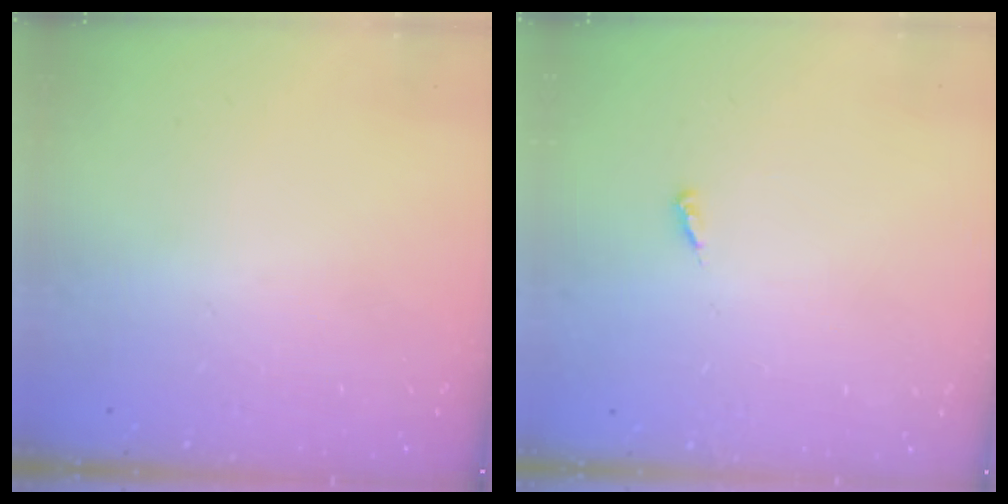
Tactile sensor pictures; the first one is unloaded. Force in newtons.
{"total": 2.1, "press": 2.1, "slide": 0.1}